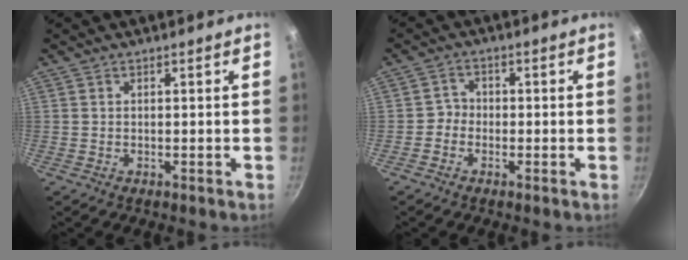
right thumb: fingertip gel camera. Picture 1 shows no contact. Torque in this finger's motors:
{"motor_torque": [-0.10, 0.07, -0.17, -0.14, 0.03]}